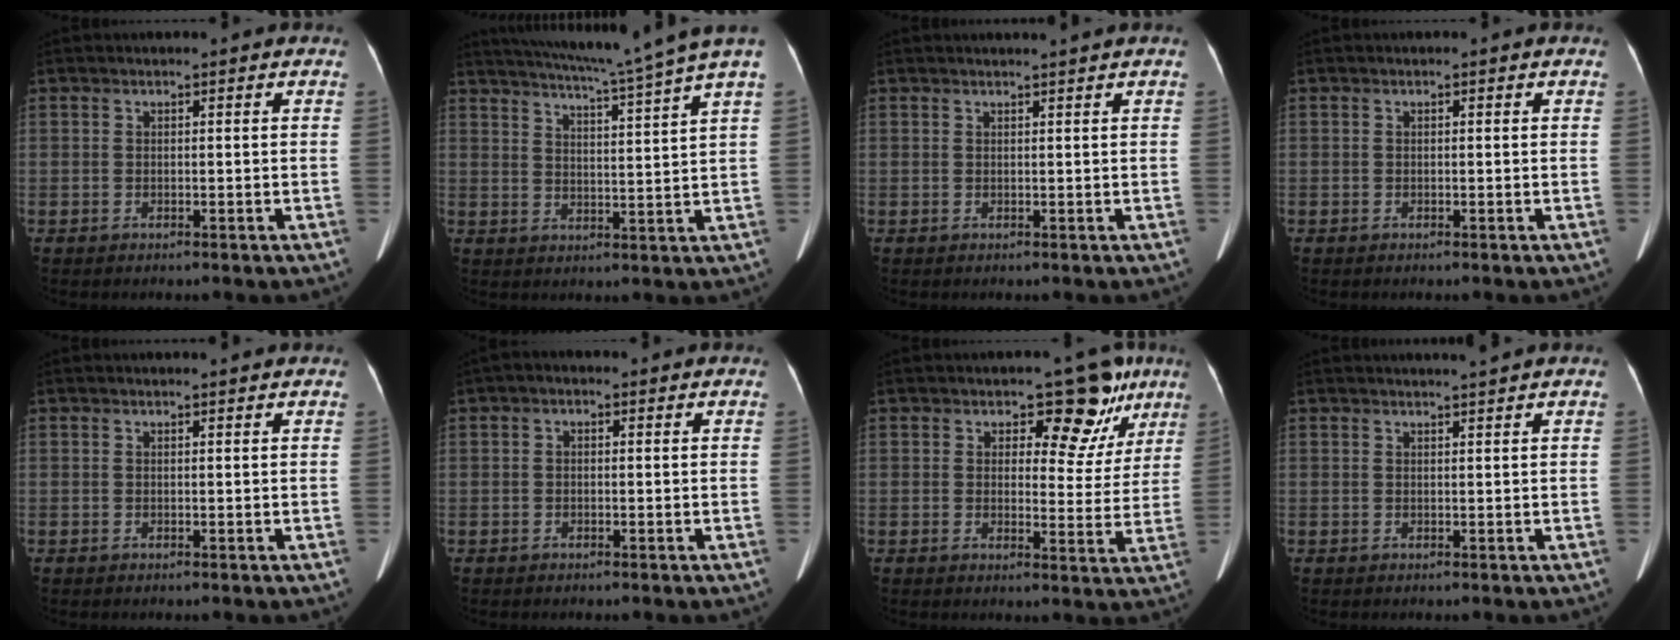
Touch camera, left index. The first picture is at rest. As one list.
[{"total": 14.5, "force": [12.1, -2.3, 7.6], "torque": [-0.128, -0.020, 0.163]}, {"total": 1.8, "force": [1.6, -0.6, 0.7], "torque": [-0.010, 0.002, 0.026]}, {"total": 0.0}, {"total": 1.6, "force": [1.5, 0.0, 0.5], "torque": [-0.010, 0.006, 0.017]}, {"total": 1.3, "force": [0.4, 0.8, 0.9], "torque": [-0.019, 0.015, 0.004]}, {"total": 8.8, "force": [5.6, 5.1, 4.6], "torque": [-0.035, 0.007, 0.063]}, {"total": 2.3, "force": [2.0, -0.7, 0.8], "torque": [-0.010, 0.001, 0.030]}]